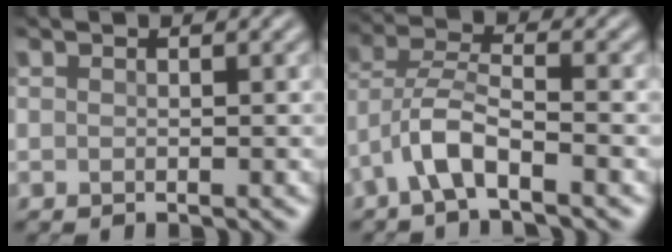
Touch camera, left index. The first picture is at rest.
{"total": 4.4, "force": [-2.8, 1.1, 3.3], "torque": [-0.067, 0.009, -0.066]}